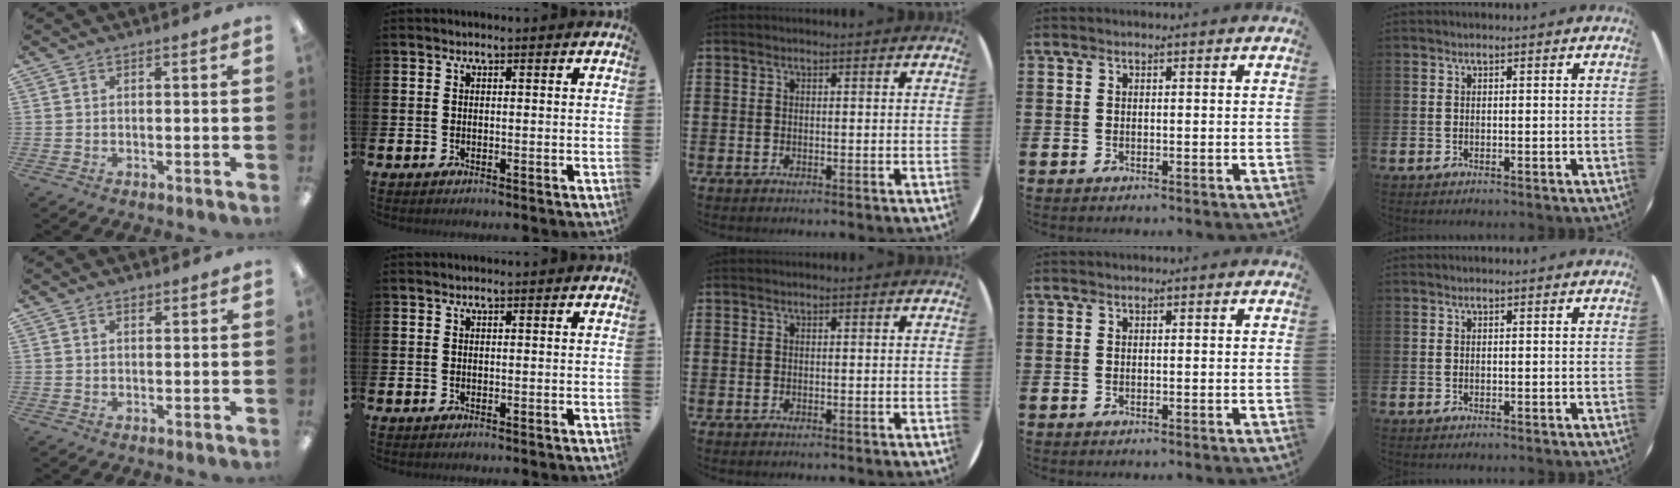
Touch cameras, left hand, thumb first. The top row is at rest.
{"thumb": {"total": 1.2, "force": [0.9, 0.5, 0.6], "torque": [-0.012, 0.000, 0.016]}}